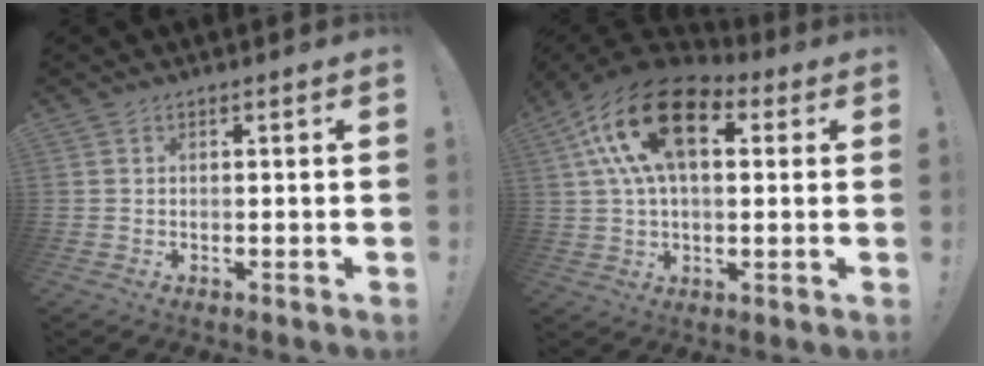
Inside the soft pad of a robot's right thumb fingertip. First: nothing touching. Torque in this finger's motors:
{"motor_torque": [1.42, 3.59, 1.27, -0.55, 0.23]}